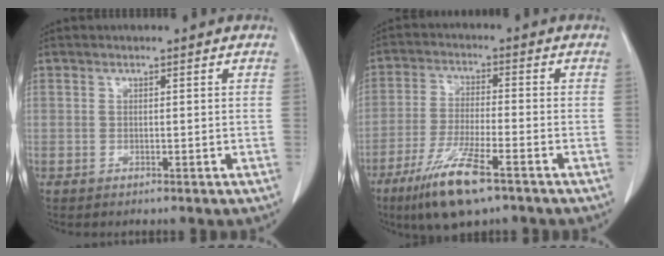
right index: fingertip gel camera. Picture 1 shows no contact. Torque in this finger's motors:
{"motor_torque": [0.97, -0.71, 0.37, 0.13]}